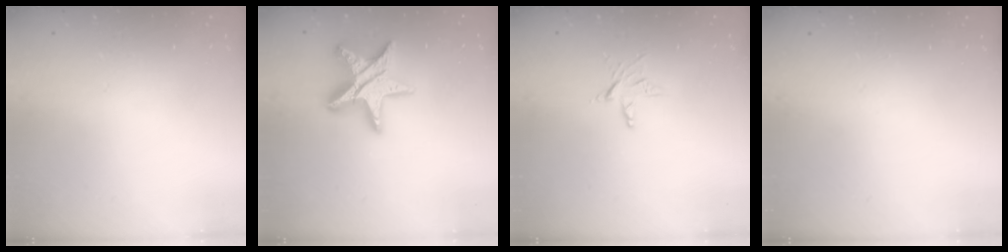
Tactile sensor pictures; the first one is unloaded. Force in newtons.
{"total": 16.4, "press": 16.4, "slide": 1.3}
{"total": 4.5, "press": 4.4, "slide": 0.3}
{"total": 0.0}